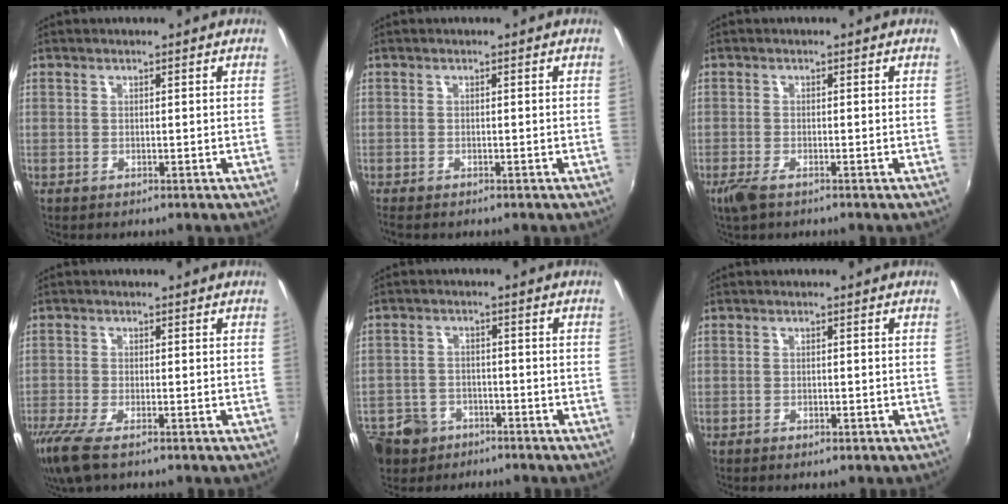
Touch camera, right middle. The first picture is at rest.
{"total": 1.2, "force": [-1.0, 0.2, 0.6], "torque": [-0.012, -0.007, -0.016]}
{"total": 3.0, "force": [-2.0, 0.8, 2.1], "torque": [-0.050, -0.009, -0.040]}
{"total": 6.8, "force": [-4.8, 1.5, 4.6], "torque": [-0.112, -0.028, -0.090]}
{"total": 10.1, "force": [-5.7, 7.6, 3.4], "torque": [-0.112, 0.006, -0.090]}
{"total": 1.1, "force": [-0.7, 0.5, 0.7], "torque": [-0.012, -0.002, -0.011]}